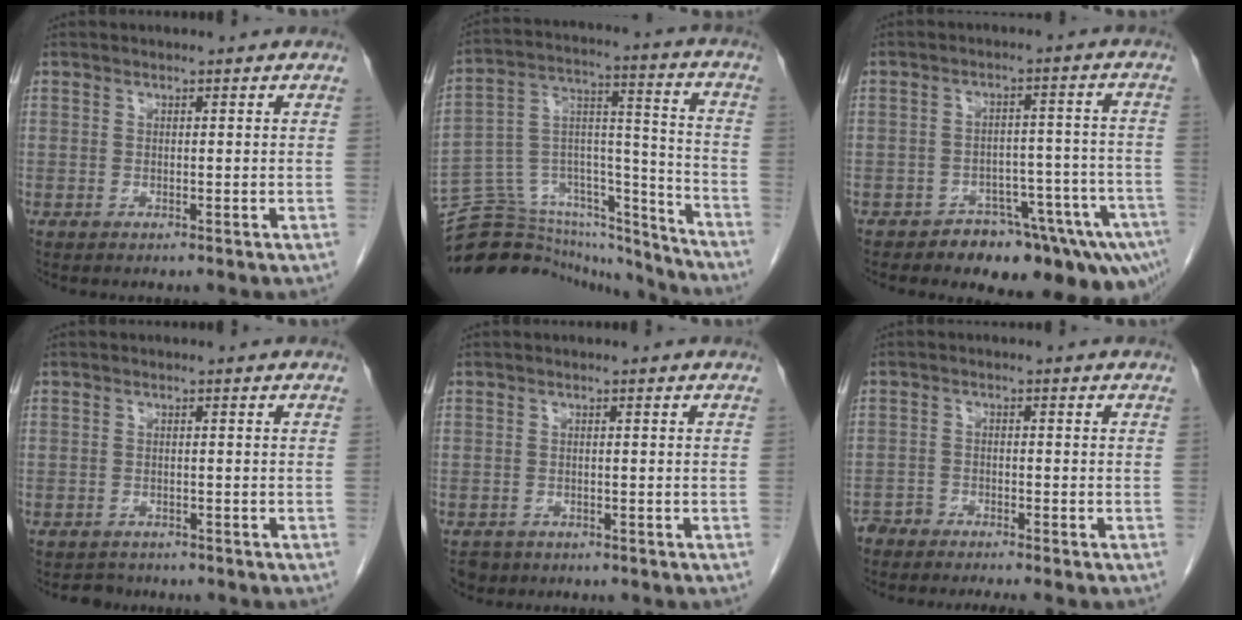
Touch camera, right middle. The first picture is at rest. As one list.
[{"total": 21.5, "force": [-20.1, 5.8, 4.6], "torque": [-0.096, 0.066, -0.316]}, {"total": 12.6, "force": [-9.8, 4.9, 6.4], "torque": [-0.014, 0.039, -0.123]}, {"total": 1.9, "force": [-1.6, 0.9, -0.4], "torque": [-0.001, -0.001, -0.024]}, {"total": 2.3, "force": [-1.6, 1.7, 0.2], "torque": [-0.009, 0.001, -0.025]}, {"total": 4.4, "force": [-4.2, 0.1, 1.2], "torque": [-0.007, -0.010, -0.071]}]